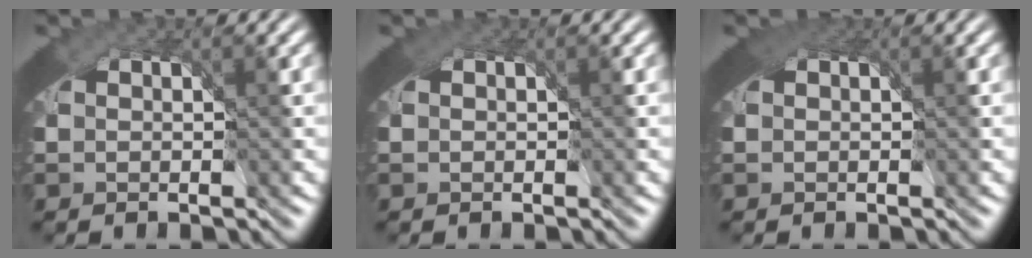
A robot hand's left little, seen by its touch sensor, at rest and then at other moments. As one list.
[{"total": 0.6, "force": [0.2, 0.5, 0.3], "torque": [-0.006, -0.002, 0.002]}, {"total": 1.7, "force": [0.9, 0.9, 1.1], "torque": [-0.017, -0.001, 0.015]}]